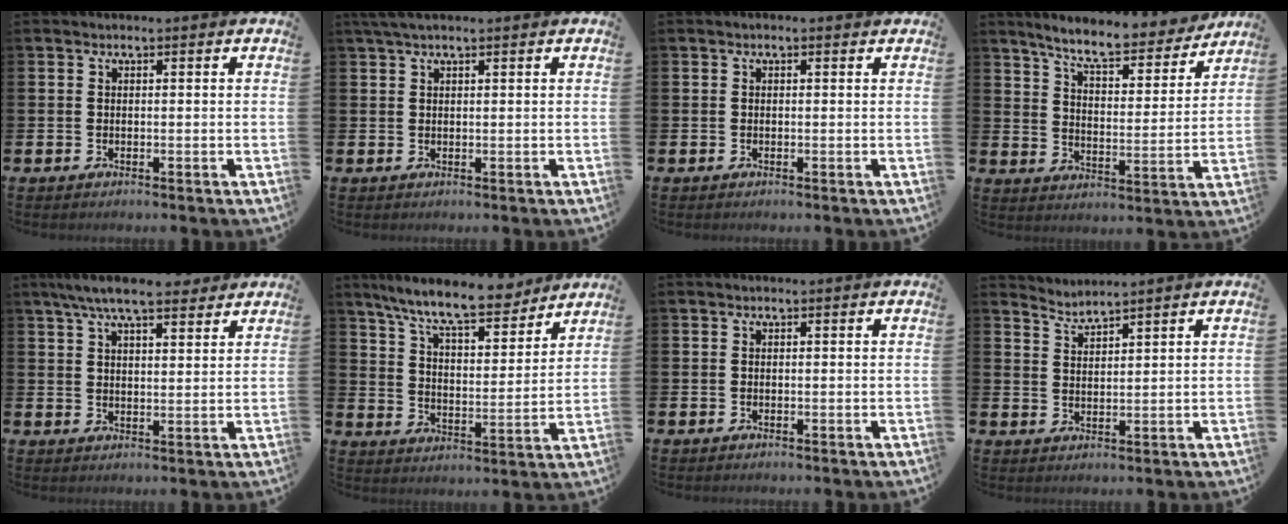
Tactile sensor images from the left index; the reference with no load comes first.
{"total": 2.0, "force": [1.4, 0.3, 1.4], "torque": [-0.031, 0.006, 0.026]}
{"total": 0.0}
{"total": 8.0, "force": [7.3, 1.3, 3.0], "torque": [-0.079, -0.047, 0.125]}
{"total": 7.1, "force": [6.2, 1.5, 3.1], "torque": [-0.070, -0.016, 0.111]}
{"total": 10.2, "force": [9.2, 1.5, 4.2], "torque": [-0.107, -0.050, 0.162]}
{"total": 0.0}
{"total": 2.6, "force": [2.5, -0.5, -0.5], "torque": [-0.005, -0.012, 0.048]}